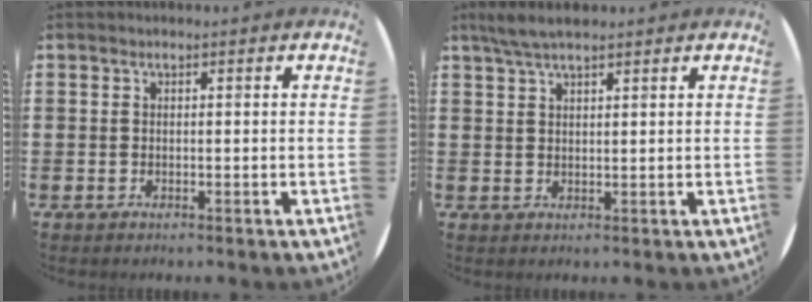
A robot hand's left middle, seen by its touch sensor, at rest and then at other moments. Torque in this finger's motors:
{"motor_torque": [0.72, -0.62, 0.09, 0.06]}